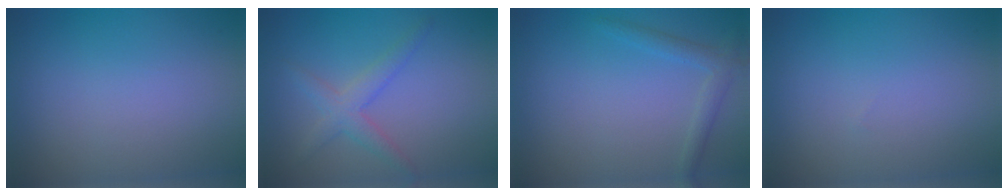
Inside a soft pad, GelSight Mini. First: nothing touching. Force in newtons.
{"total": 1.9, "press": 1.9, "slide": 0.1}
{"total": 1.8, "press": 1.7, "slide": 0.1}
{"total": 0.0}